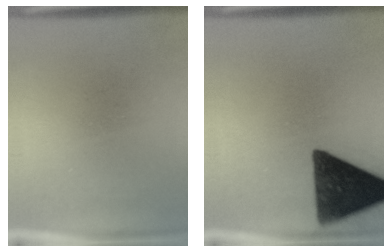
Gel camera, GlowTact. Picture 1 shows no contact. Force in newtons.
{"total": 15.5}